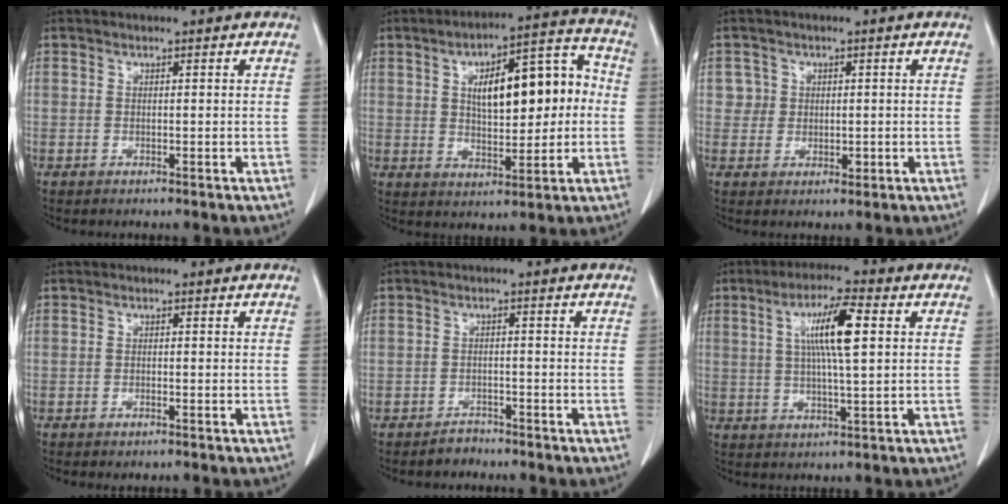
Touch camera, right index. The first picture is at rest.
{"total": 14.2, "force": [1.6, 5.4, 13.0], "torque": [-0.190, 0.039, 0.032]}
{"total": 3.1, "force": [0.6, 3.1, 0.2], "torque": [0.009, 0.002, 0.010]}
{"total": 0.8, "force": [-0.5, 0.2, 0.5], "torque": [-0.012, -0.001, -0.006]}
{"total": 2.0, "force": [-1.8, 0.9, 0.1], "torque": [-0.003, 0.002, -0.028]}
{"total": 9.0, "force": [2.3, 0.6, 8.7], "torque": [-0.159, 0.008, 0.040]}